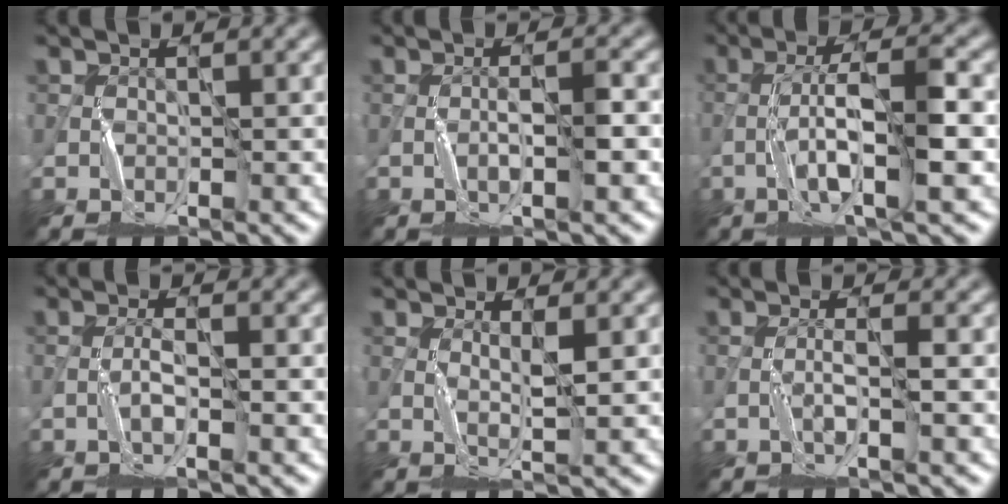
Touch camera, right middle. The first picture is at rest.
{"total": 1.6, "force": [-0.5, -0.5, 1.4], "torque": [-0.029, 0.003, -0.011]}
{"total": 5.5, "force": [-1.6, 0.5, 5.2], "torque": [-0.101, 0.013, -0.031]}
{"total": 0.9, "force": [-0.5, -0.6, 0.4], "torque": [-0.014, 0.004, -0.013]}
{"total": 1.2, "force": [0.7, -0.8, 0.5], "torque": [-0.016, -0.002, 0.015]}
{"total": 1.1, "force": [-0.5, -0.9, 0.4], "torque": [-0.014, 0.005, -0.013]}